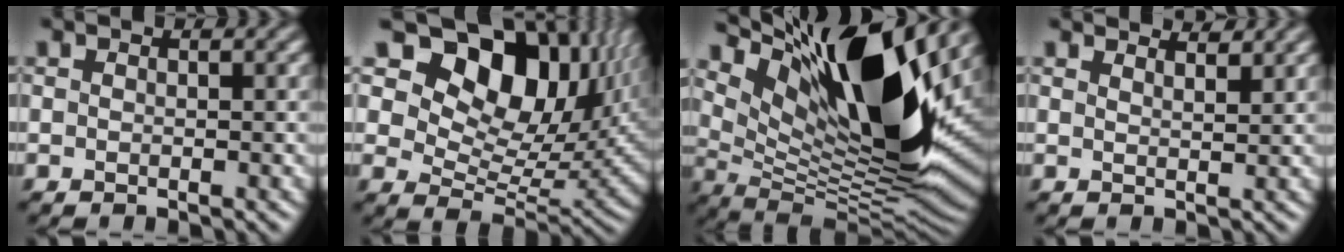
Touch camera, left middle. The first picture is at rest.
{"total": 14.1, "force": [6.9, 8.5, 8.9], "torque": [-0.144, 0.006, 0.120]}
{"total": 15.1, "force": [7.6, 5.2, 12.0], "torque": [-0.209, 0.006, 0.132]}
{"total": 3.6, "force": [3.2, 1.2, 1.3], "torque": [0.011, 0.019, 0.011]}